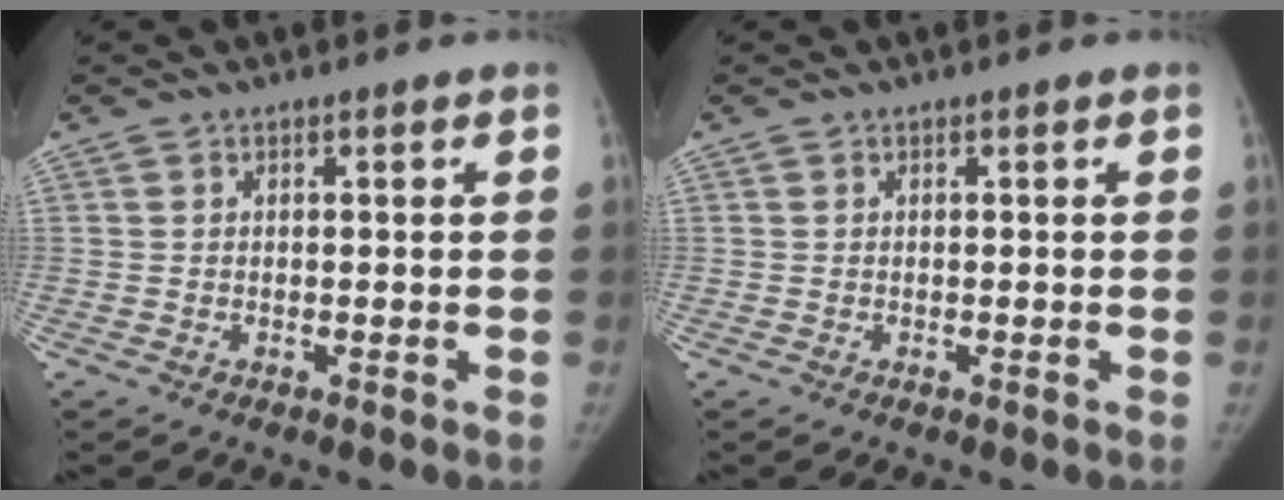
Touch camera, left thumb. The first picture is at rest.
{"total": 0.0}